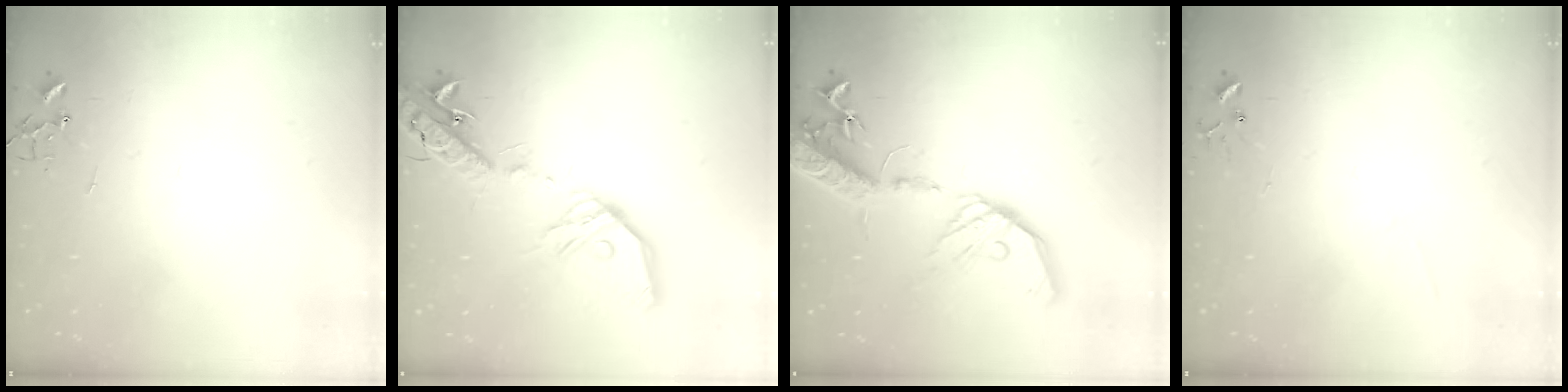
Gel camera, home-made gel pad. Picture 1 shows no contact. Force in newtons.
{"total": 23.1, "press": 22.8, "slide": 3.6}
{"total": 20.1, "press": 19.7, "slide": 3.7}
{"total": 4.4, "press": 4.4, "slide": 0.4}